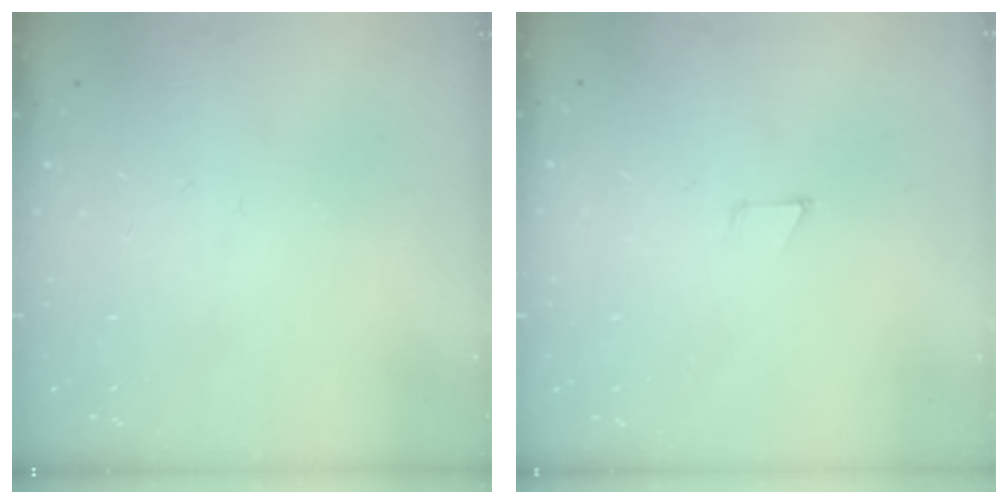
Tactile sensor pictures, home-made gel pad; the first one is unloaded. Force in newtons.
{"total": 2.7, "press": 2.7, "slide": 0.2}